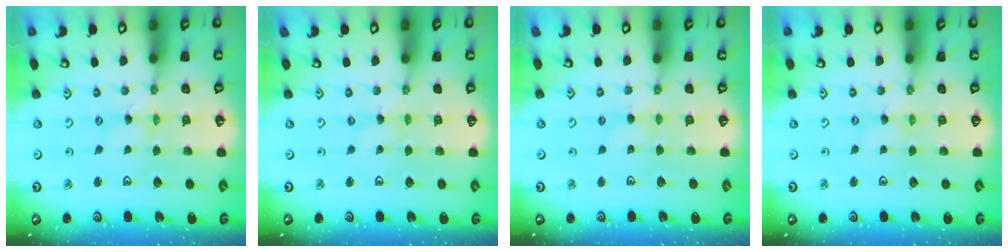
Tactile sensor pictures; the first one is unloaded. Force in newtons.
{"total": 0.0}
{"total": 2.2, "press": 2.1, "slide": 0.4}
{"total": 0.8, "press": 0.8, "slide": 0.1}